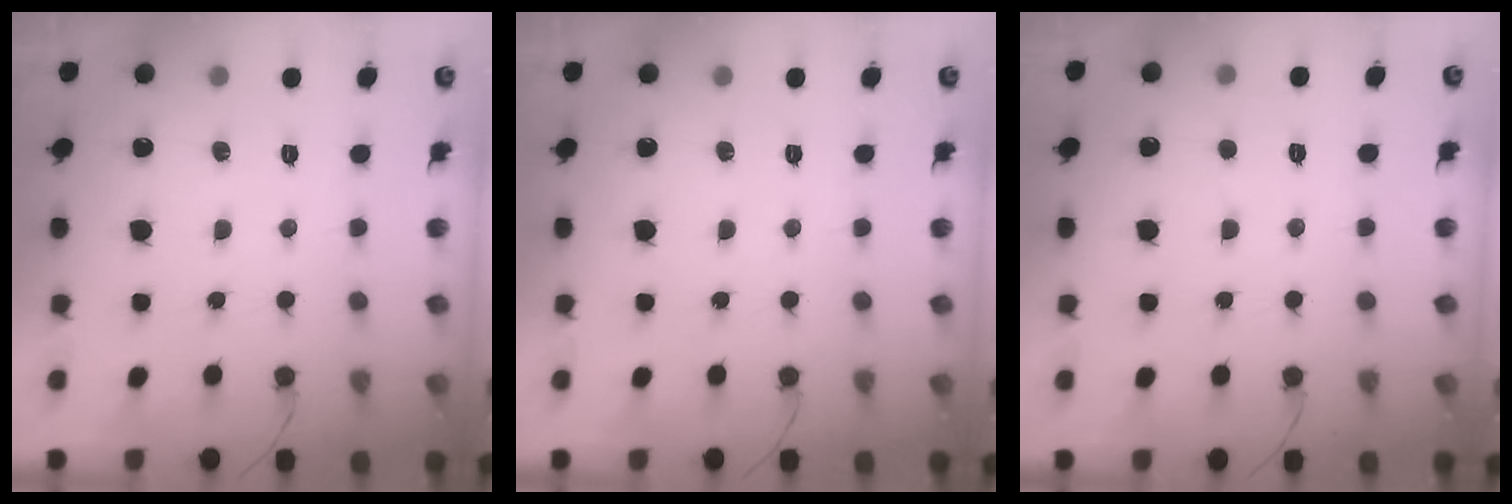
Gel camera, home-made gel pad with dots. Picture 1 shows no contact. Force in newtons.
{"total": 0.0}
{"total": 2.1, "press": 2.1, "slide": 0.1}